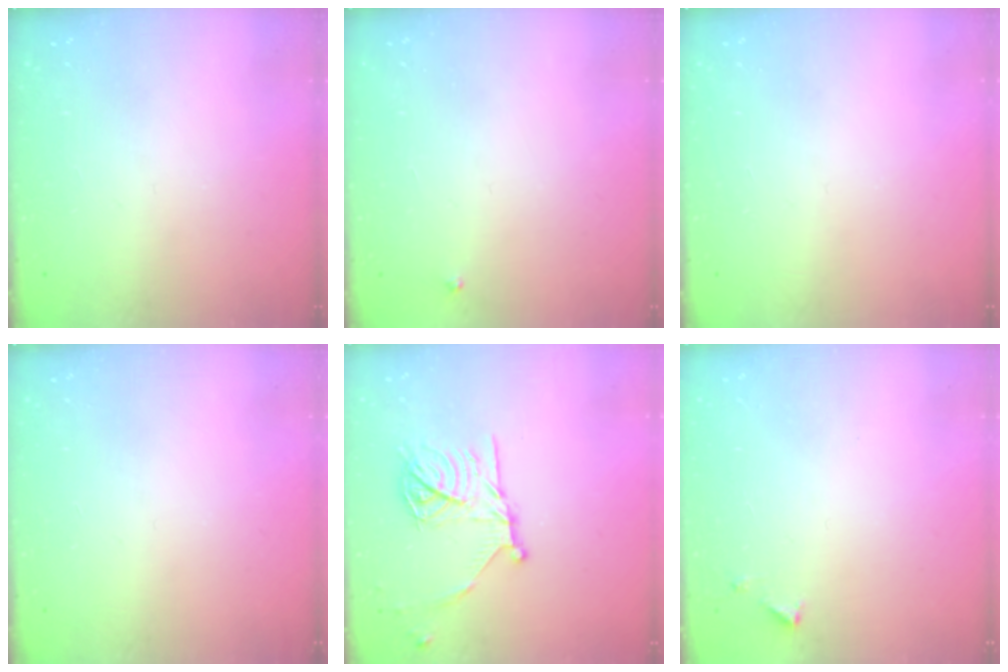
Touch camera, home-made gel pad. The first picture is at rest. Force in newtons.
{"total": 2.7, "press": 2.7, "slide": 0.3}
{"total": 0.0}
{"total": 0.0}
{"total": 16.4, "press": 16.4, "slide": 0.9}
{"total": 3.2, "press": 3.2, "slide": 0.3}